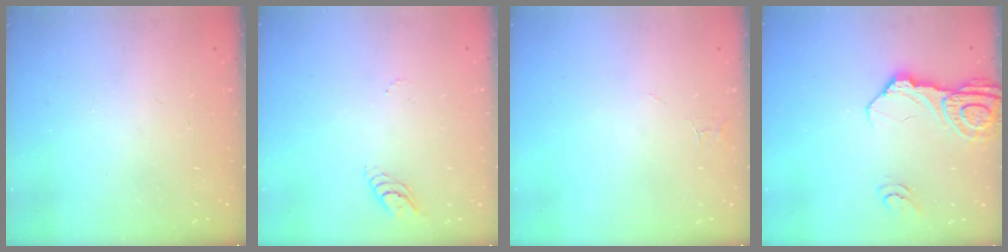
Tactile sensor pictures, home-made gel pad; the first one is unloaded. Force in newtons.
{"total": 3.6, "press": 3.6, "slide": 0.6}
{"total": 3.5, "press": 3.5, "slide": 0.2}
{"total": 13.2, "press": 13.2, "slide": 1.4}